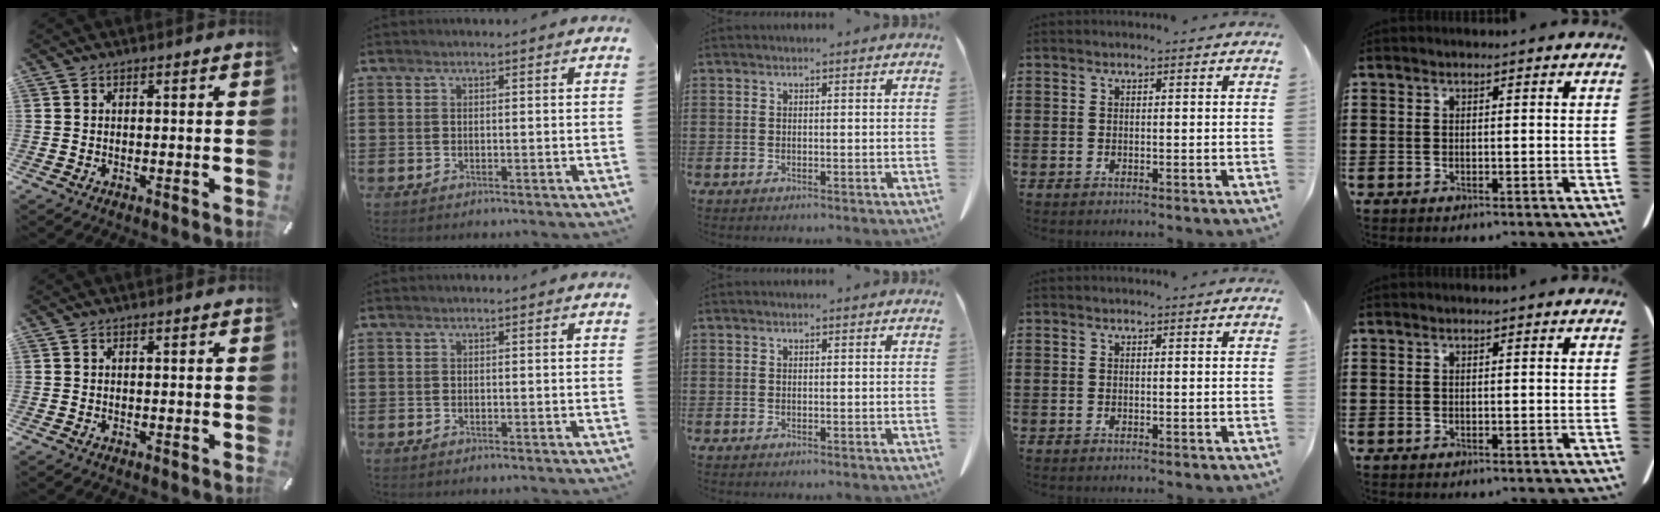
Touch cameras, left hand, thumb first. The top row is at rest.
{}